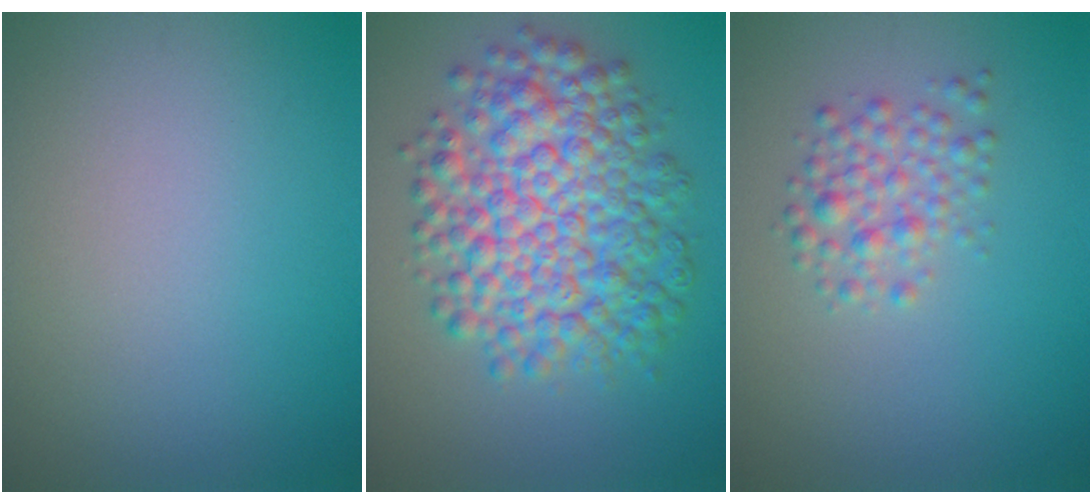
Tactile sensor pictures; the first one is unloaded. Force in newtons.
{"total": 8.9, "press": 8.9, "slide": 0.2}
{"total": 2.5, "press": 2.5, "slide": 0.1}